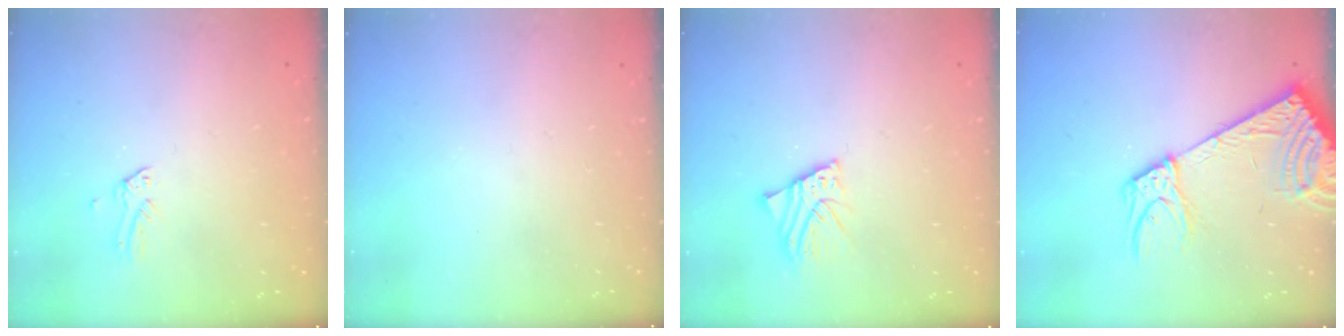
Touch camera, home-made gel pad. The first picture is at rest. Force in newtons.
{"total": 0.0}
{"total": 4.5, "press": 4.4, "slide": 0.6}
{"total": 15.2, "press": 14.9, "slide": 3.4}